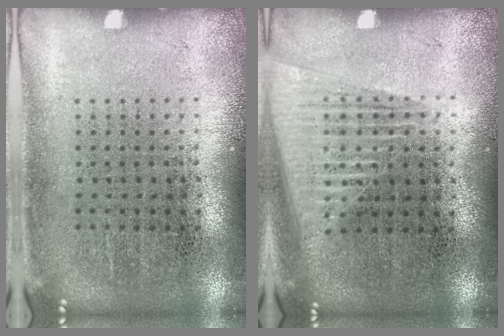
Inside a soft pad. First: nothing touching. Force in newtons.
{"total": 1.5, "press": 1.4, "slide": 0.4}